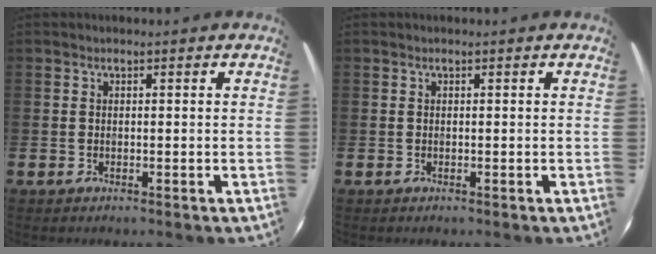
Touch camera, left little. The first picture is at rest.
{"total": 0.0}